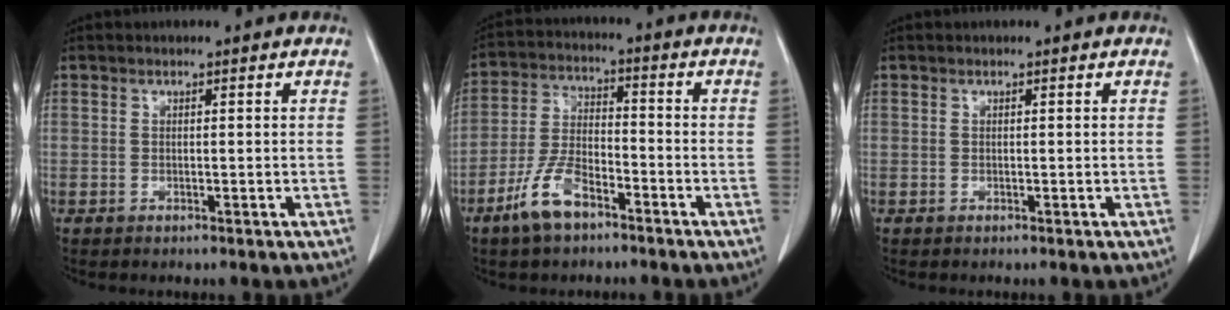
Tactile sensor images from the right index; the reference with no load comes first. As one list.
[{"total": 8.4, "force": [-5.3, 3.5, 5.5], "torque": [-0.125, 0.003, -0.102]}, {"total": 0.0}]